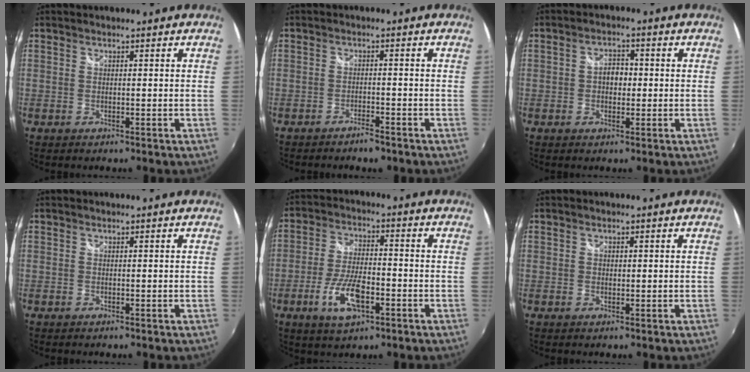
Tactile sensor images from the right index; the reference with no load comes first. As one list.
[{"total": 2.6, "force": [-2.3, 0.7, 1.2], "torque": [-0.029, -0.002, -0.037]}, {"total": 3.5, "force": [-0.2, 2.5, 2.3], "torque": [-0.036, 0.008, -0.005]}, {"total": 0.0}, {"total": 10.1, "force": [-4.3, 4.0, 8.2], "torque": [-0.169, -0.008, -0.077]}, {"total": 0.7, "force": [0.1, 0.7, 0.3], "torque": [-0.004, 0.001, 0.001]}]